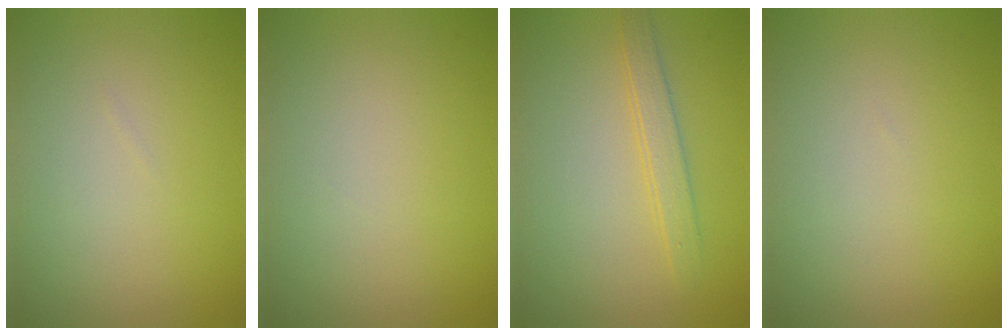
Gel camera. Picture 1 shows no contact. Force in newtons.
{"total": 0.0}
{"total": 2.0, "press": 2.0, "slide": 0.2}
{"total": 0.0}